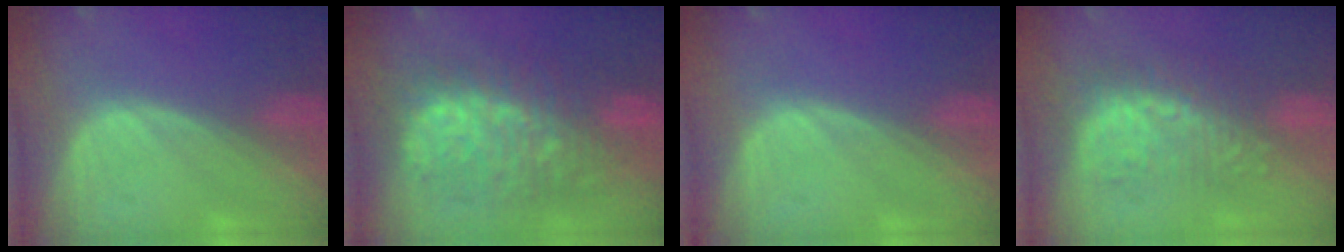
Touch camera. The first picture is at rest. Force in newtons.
{"total": 12.3, "press": 12.2, "slide": 1.3}
{"total": 0.0}
{"total": 8.9, "press": 8.4, "slide": 2.9}